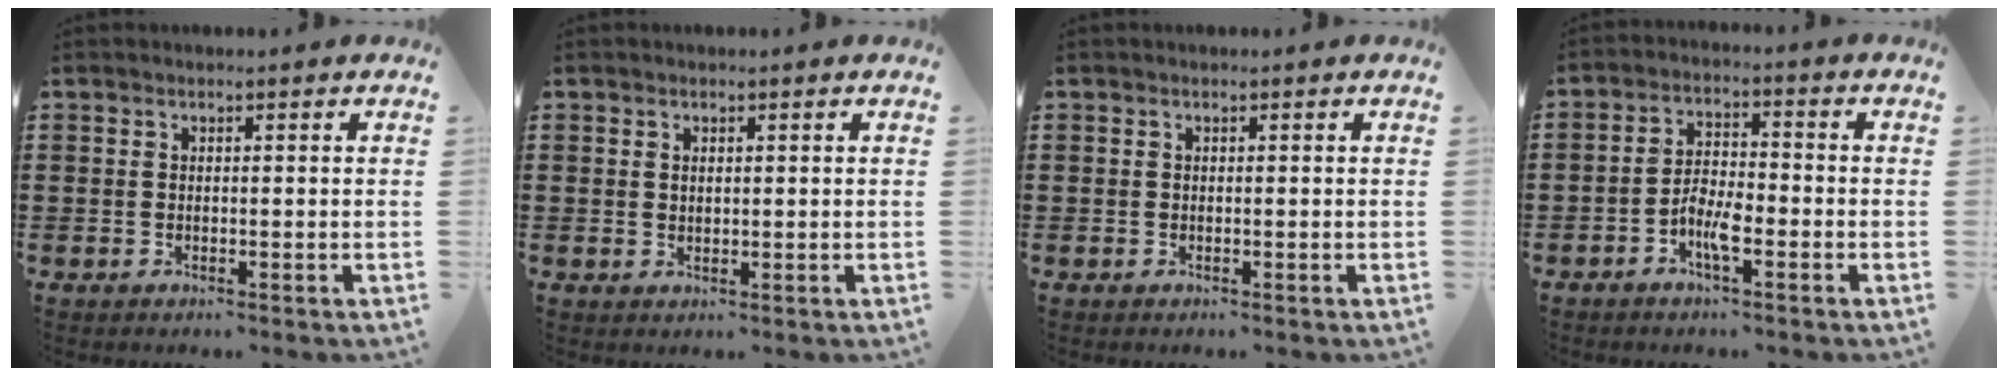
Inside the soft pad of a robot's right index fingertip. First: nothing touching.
{"total": 0.8, "force": [0.3, 0.5, 0.6], "torque": [-0.013, 0.003, 0.006]}
{"total": 0.0}
{"total": 4.7, "force": [-2.3, 1.4, 3.8], "torque": [-0.087, 0.001, -0.048]}